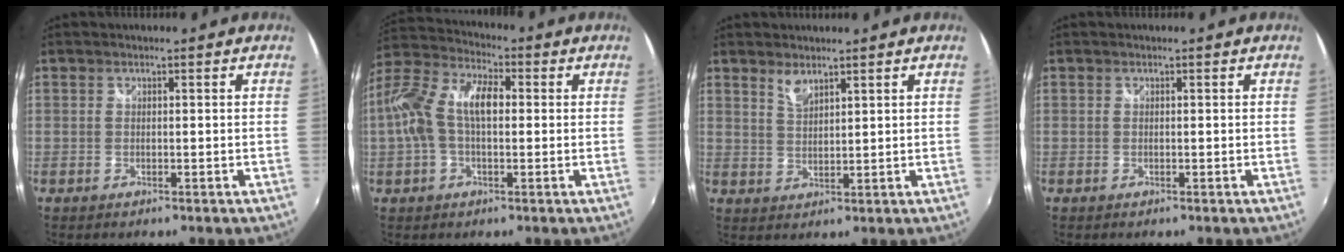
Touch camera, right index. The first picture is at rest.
{"total": 13.3, "force": [0.7, 6.8, 11.4], "torque": [-0.232, 0.028, 0.007]}
{"total": 2.9, "force": [2.4, 0.8, 1.5], "torque": [-0.026, -0.001, 0.043]}
{"total": 0.0}